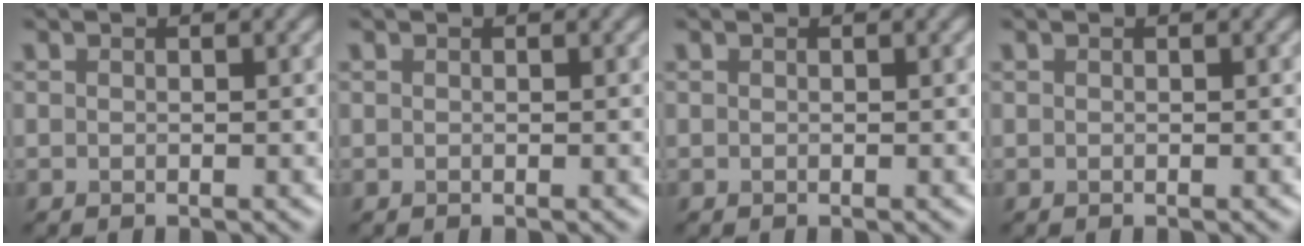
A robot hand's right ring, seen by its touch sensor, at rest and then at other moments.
{"total": 0.0}
{"total": 0.0}
{"total": 0.0}